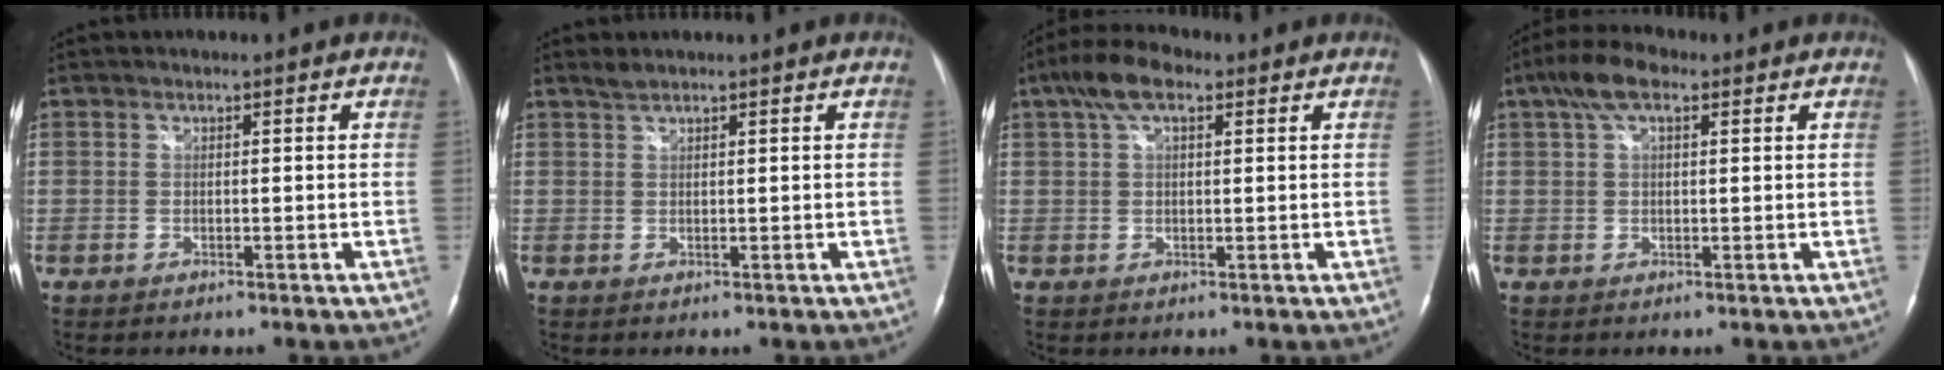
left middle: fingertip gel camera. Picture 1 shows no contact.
{"total": 1.1, "force": [1.1, 0.0, 0.3], "torque": [-0.009, 0.005, 0.025]}
{"total": 6.3, "force": [3.3, 2.5, 4.7], "torque": [-0.098, 0.029, 0.059]}
{"total": 5.7, "force": [3.0, 2.3, 4.3], "torque": [-0.092, 0.028, 0.055]}